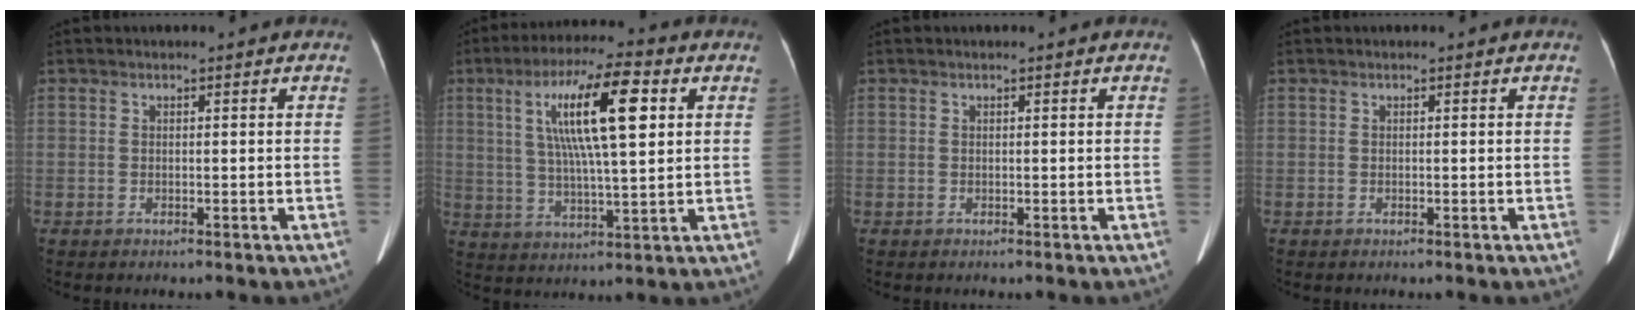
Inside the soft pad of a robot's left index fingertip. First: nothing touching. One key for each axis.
{"total": 13.7, "fx": 4.1, "fy": 2.1, "fz": 12.9, "tx": -0.240, "ty": 0.020, "tz": 0.071}
{"total": 0.0}
{"total": 0.0}